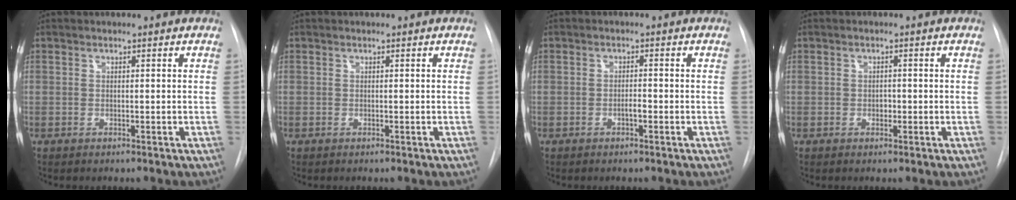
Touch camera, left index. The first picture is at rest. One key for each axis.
{"total": 0.0}
{"total": 1.1, "fx": -0.6, "fy": 0.2, "fz": 0.9, "tx": -0.015, "ty": 0.002, "tz": -0.011}
{"total": 1.0, "fx": -0.2, "fy": 0.8, "fz": 0.7, "tx": -0.009, "ty": 0.002, "tz": -0.004}